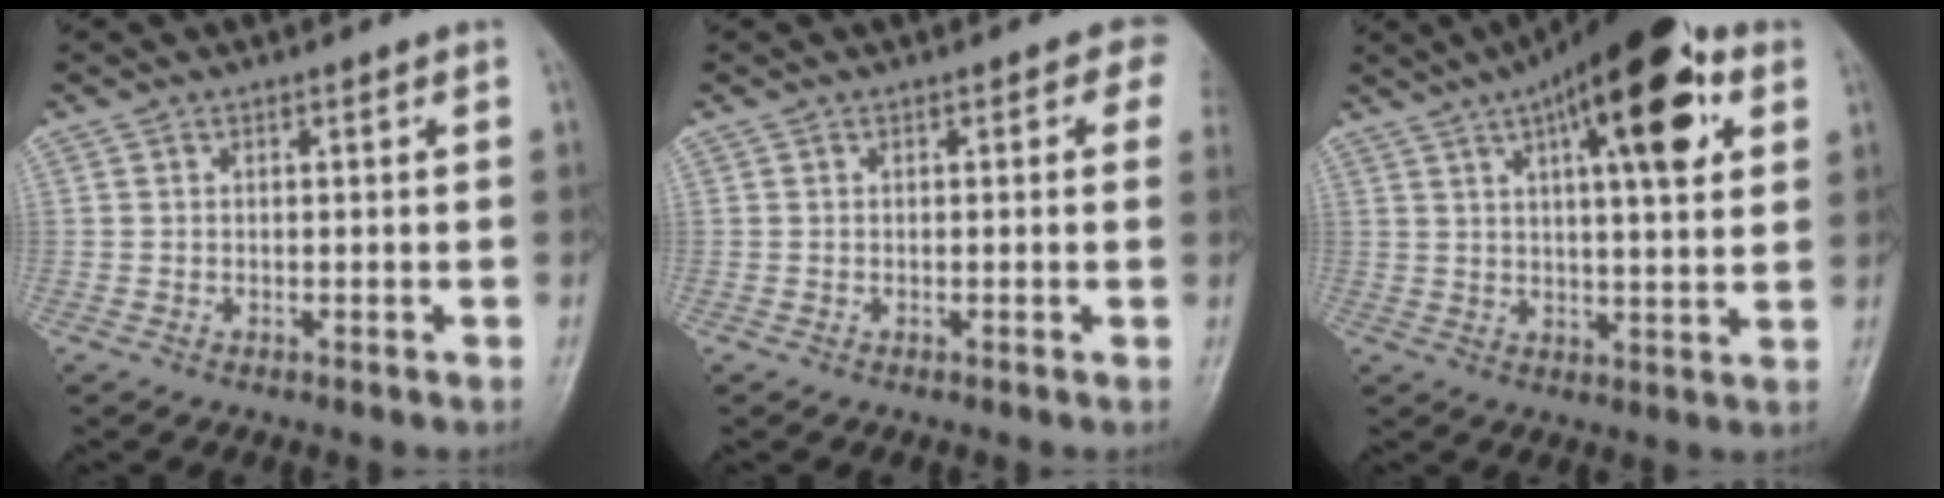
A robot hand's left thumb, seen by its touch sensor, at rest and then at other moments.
{"total": 2.4, "force": [0.9, 1.5, 1.6], "torque": [0.012, 0.003, -0.002]}
{"total": 18.9, "force": [8.1, 6.1, 15.9], "torque": [-0.212, -0.007, 0.115]}